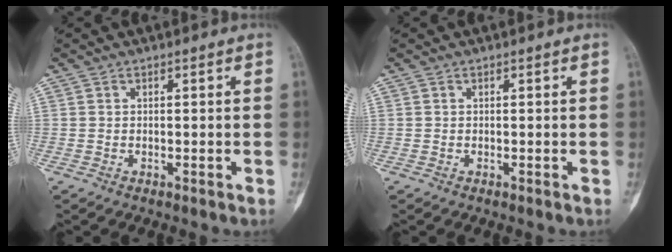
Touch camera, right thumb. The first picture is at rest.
{"total": 0.0}